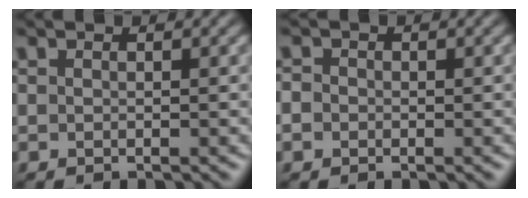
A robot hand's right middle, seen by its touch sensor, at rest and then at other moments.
{"total": 1.3, "force": [-0.2, 1.2, 0.4], "torque": [-0.006, -0.002, -0.008]}